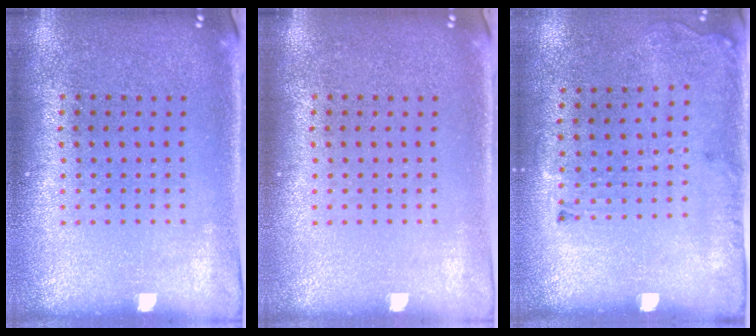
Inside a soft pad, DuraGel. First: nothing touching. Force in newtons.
{"total": 0.0}
{"total": 1.9, "press": 1.3, "slide": 1.4}